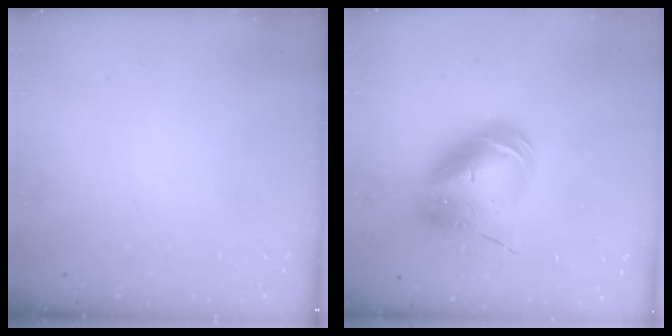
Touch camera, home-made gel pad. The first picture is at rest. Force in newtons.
{"total": 15.9, "press": 15.7, "slide": 2.9}